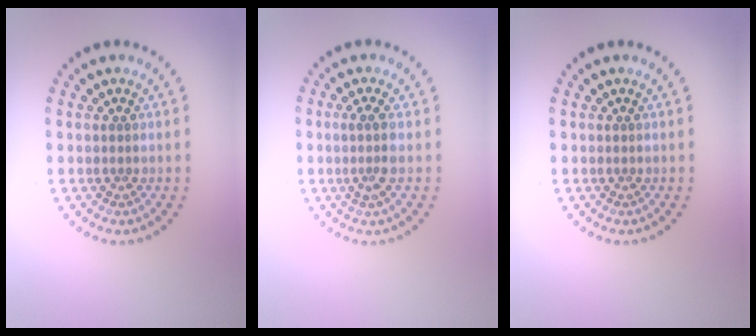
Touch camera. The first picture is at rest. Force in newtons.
{"total": 1.9, "press": 1.5, "slide": 1.2}
{"total": 0.0}